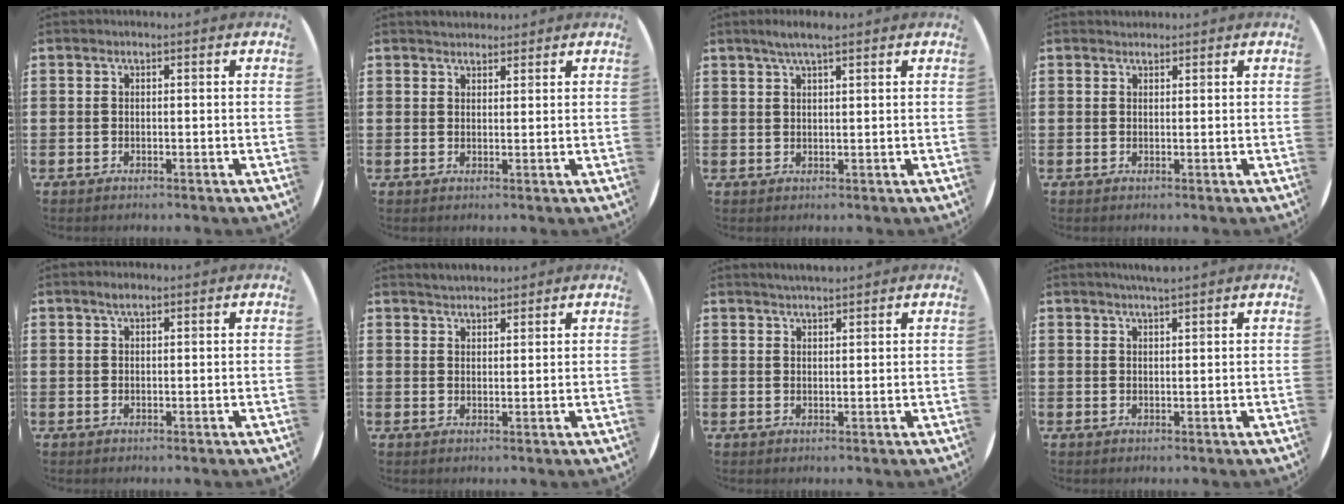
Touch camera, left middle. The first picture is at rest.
{"total": 1.9, "force": [1.9, 0.5, 0.0], "torque": [0.006, 0.003, 0.034]}
{"total": 3.1, "force": [2.4, 0.4, 1.9], "torque": [-0.039, 0.006, 0.041]}
{"total": 0.8, "force": [0.8, 0.2, -0.1], "torque": [0.002, 0.003, 0.015]}
{"total": 1.2, "force": [0.8, 0.3, 0.9], "torque": [-0.016, 0.004, 0.013]}
{"total": 2.4, "force": [2.3, 0.4, 0.1], "torque": [-0.004, 0.000, 0.044]}
{"total": 2.2, "force": [2.2, 0.1, 0.4], "torque": [-0.010, 0.000, 0.040]}
{"total": 2.1, "force": [1.9, -0.3, 0.6], "torque": [-0.011, 0.000, 0.036]}